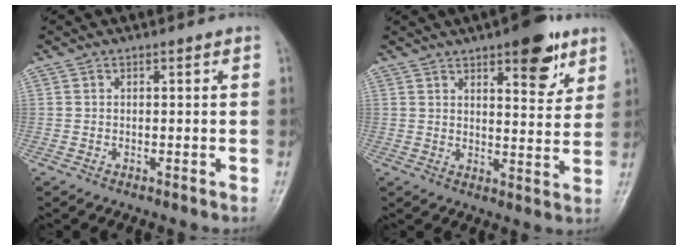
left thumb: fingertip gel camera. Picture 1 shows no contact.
{"total": 11.0, "force": [6.4, 4.0, 8.0], "torque": [-0.079, -0.031, 0.086]}